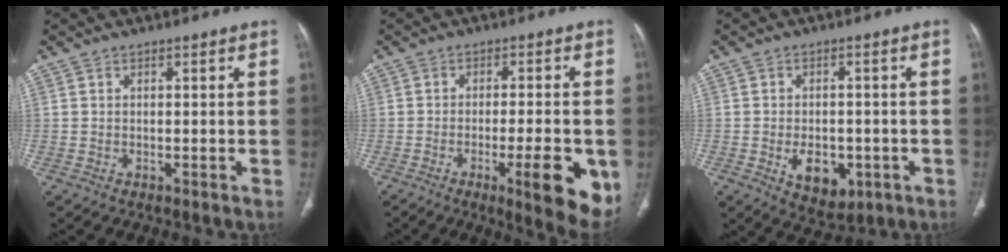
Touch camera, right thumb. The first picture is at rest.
{"total": 12.0, "force": [-4.0, 2.7, 10.9], "torque": [-0.136, -0.010, -0.050]}
{"total": 8.1, "force": [-2.5, 5.2, 5.6], "torque": [-0.061, 0.004, -0.024]}